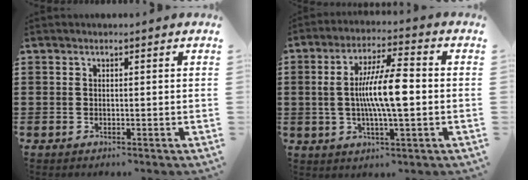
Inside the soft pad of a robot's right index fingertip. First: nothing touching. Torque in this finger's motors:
{"motor_torque": [1.49, -0.27, 0.55, 0.21]}